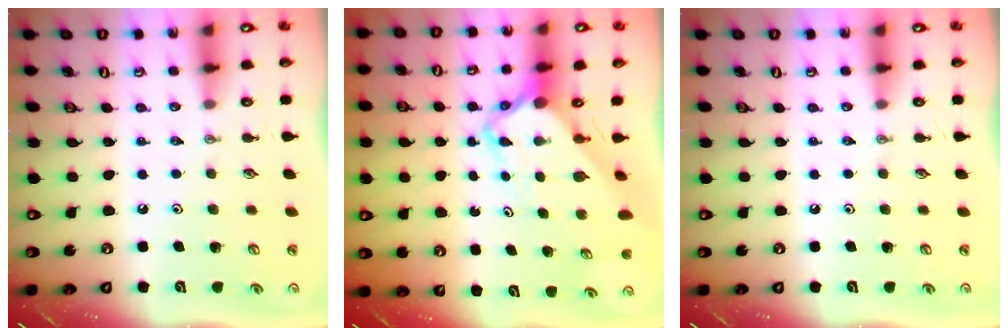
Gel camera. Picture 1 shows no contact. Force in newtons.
{"total": 5.3, "press": 5.3, "slide": 0.4}
{"total": 0.0}